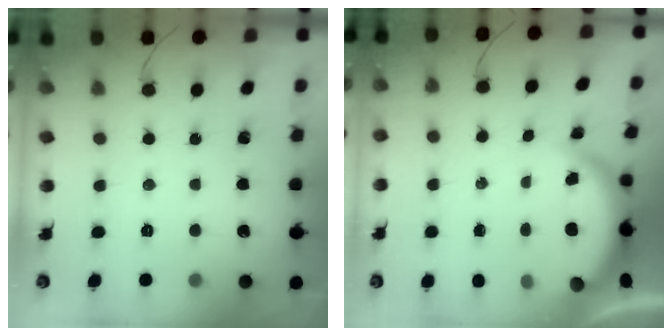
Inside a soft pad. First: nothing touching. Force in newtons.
{"total": 3.8, "press": 3.8, "slide": 0.1}